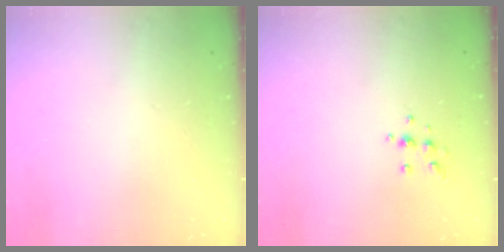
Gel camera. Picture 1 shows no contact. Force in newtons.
{"total": 6.2, "press": 6.1, "slide": 0.7}